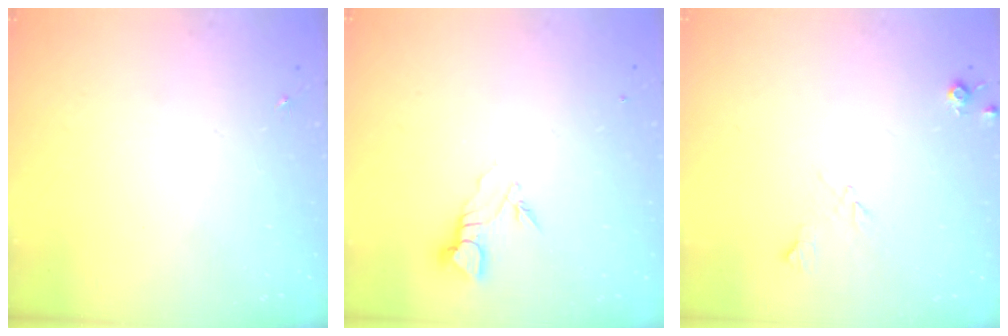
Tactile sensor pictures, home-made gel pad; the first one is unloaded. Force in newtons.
{"total": 3.7, "press": 3.6, "slide": 0.4}
{"total": 5.8, "press": 5.8, "slide": 0.8}